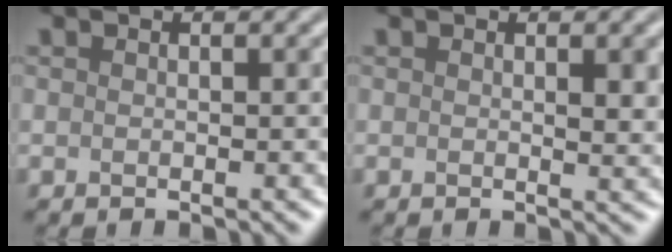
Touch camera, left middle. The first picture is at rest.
{"total": 2.1, "force": [0.2, 0.8, 2.0], "torque": [-0.029, -0.001, 0.001]}